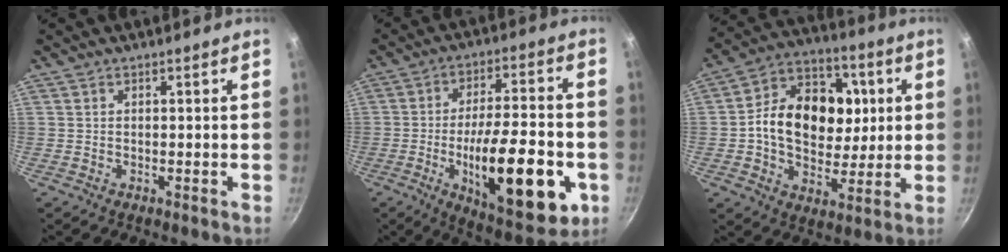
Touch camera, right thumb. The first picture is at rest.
{"total": 23.0, "force": [-6.4, 8.2, 20.4], "torque": [-0.283, 0.014, -0.088]}
{"total": 18.7, "force": [2.0, 14.0, 12.1], "torque": [-0.162, 0.015, 0.022]}